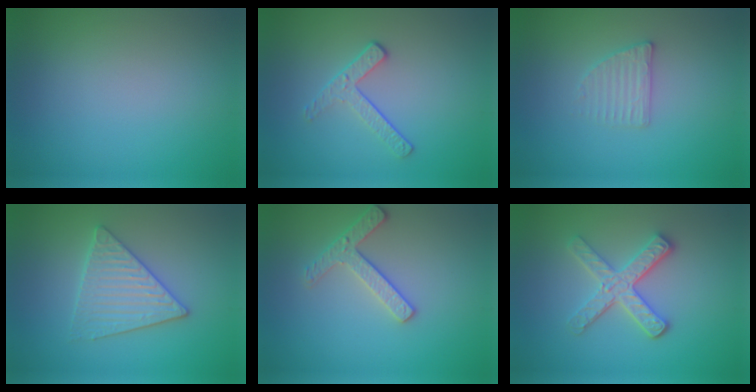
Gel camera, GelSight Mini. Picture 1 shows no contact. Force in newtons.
{"total": 2.0, "press": 1.4, "slide": 1.5}
{"total": 1.9, "press": 1.9, "slide": 0.4}
{"total": 3.5, "press": 3.4, "slide": 0.3}
{"total": 2.5, "press": 2.4, "slide": 0.5}
{"total": 3.6, "press": 3.1, "slide": 1.9}